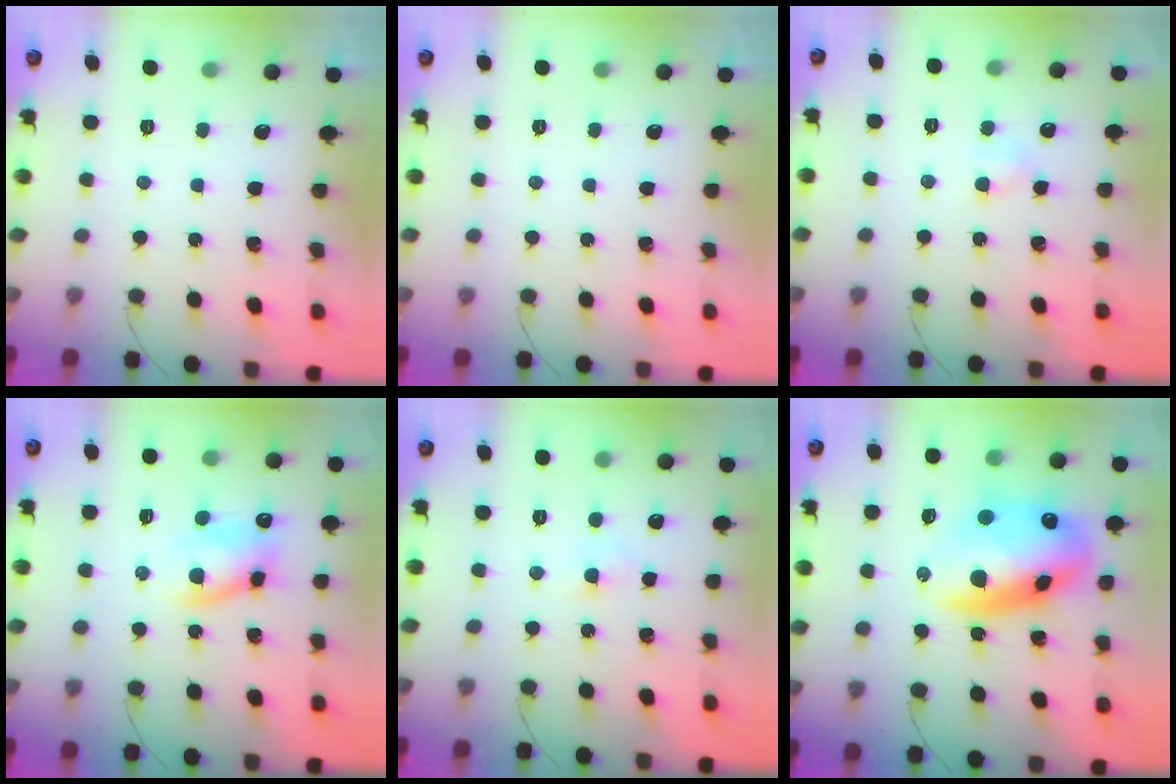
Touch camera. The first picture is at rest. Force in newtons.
{"total": 0.0}
{"total": 3.5, "press": 3.4, "slide": 1.1}
{"total": 9.8, "press": 9.6, "slide": 2.2}
{"total": 2.1, "press": 1.9, "slide": 0.9}
{"total": 17.3, "press": 16.9, "slide": 4.1}